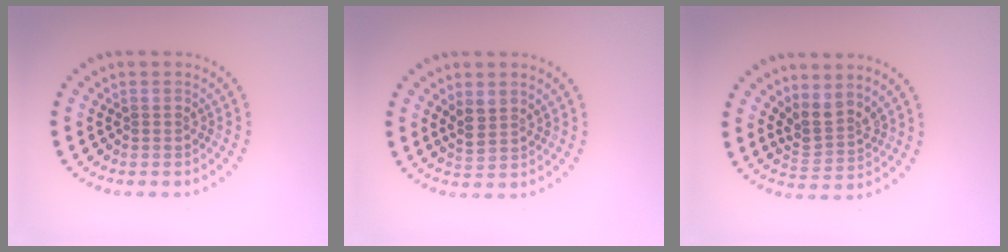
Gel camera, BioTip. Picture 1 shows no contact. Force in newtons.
{"total": 2.0, "press": 1.8, "slide": 0.9}
{"total": 2.7, "press": 1.9, "slide": 1.8}